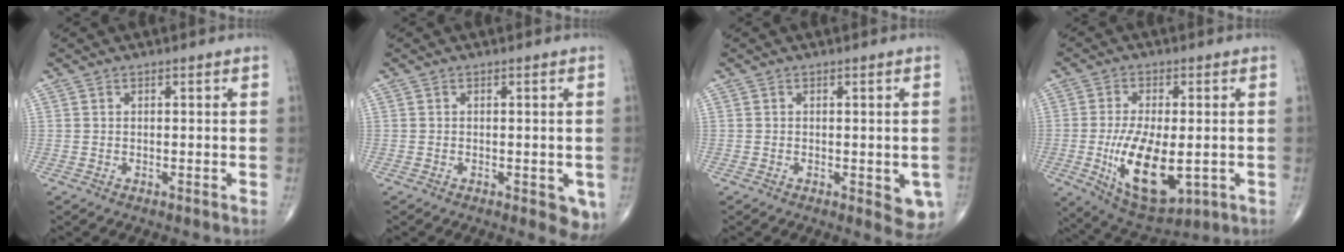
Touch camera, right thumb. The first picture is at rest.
{"total": 4.4, "force": [-1.5, 1.9, 3.7], "torque": [-0.022, -0.005, -0.017]}
{"total": 5.0, "force": [-1.3, 2.1, 4.4], "torque": [-0.031, -0.006, -0.013]}
{"total": 15.0, "force": [-2.9, 7.1, 13.0], "torque": [-0.219, -0.016, -0.029]}